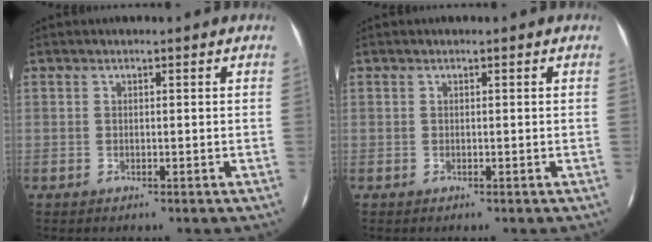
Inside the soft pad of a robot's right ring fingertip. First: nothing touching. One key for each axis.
{"total": 0.0}